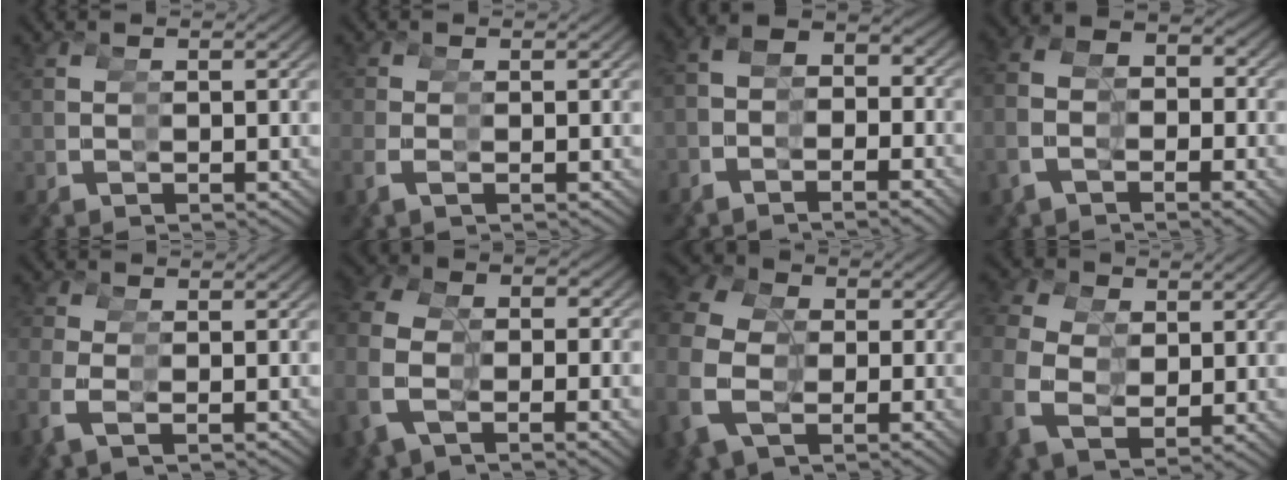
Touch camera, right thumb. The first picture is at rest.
{"total": 0.9, "force": [0.3, 0.0, 0.8], "torque": [-0.018, 0.003, 0.006]}
{"total": 4.3, "force": [-0.6, 3.6, 2.2], "torque": [-0.041, 0.026, -0.025]}
{"total": 4.5, "force": [0.6, 3.9, 2.2], "torque": [-0.054, 0.021, 0.000]}
{"total": 1.3, "force": [0.5, 0.0, 1.1], "torque": [-0.023, 0.005, 0.009]}
{"total": 3.3, "force": [1.8, 2.0, 1.9], "torque": [-0.070, 0.015, 0.033]}
{"total": 7.2, "force": [2.8, 5.6, 3.6], "torque": [-0.069, 0.009, 0.048]}
{"total": 4.2, "force": [1.9, 3.3, 1.7], "torque": [-0.040, 0.003, 0.038]}